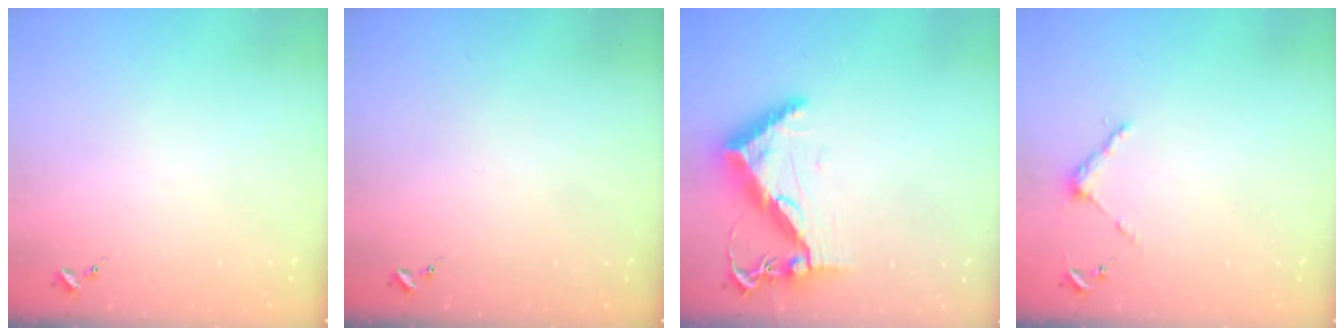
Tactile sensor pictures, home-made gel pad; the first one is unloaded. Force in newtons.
{"total": 0.0}
{"total": 11.4, "press": 11.3, "slide": 1.2}
{"total": 3.8, "press": 3.8, "slide": 0.3}